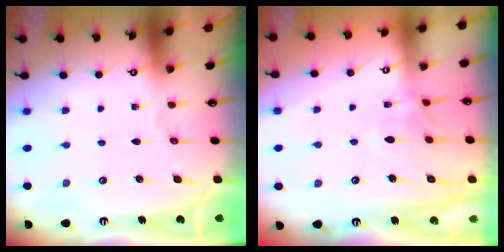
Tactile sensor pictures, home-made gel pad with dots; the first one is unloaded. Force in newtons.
{"total": 1.2, "press": 0.9, "slide": 0.8}